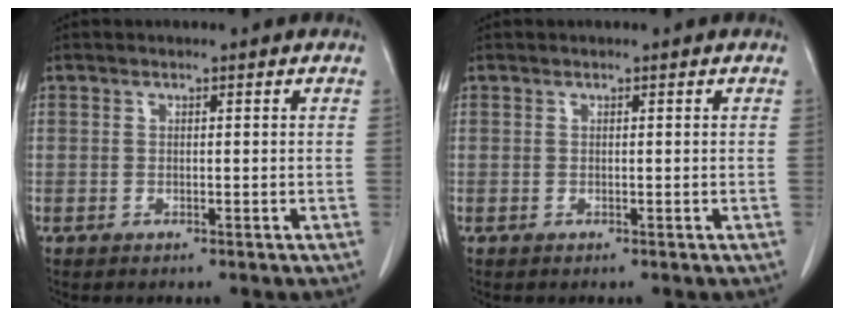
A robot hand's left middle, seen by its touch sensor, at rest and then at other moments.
{"total": 0.0}